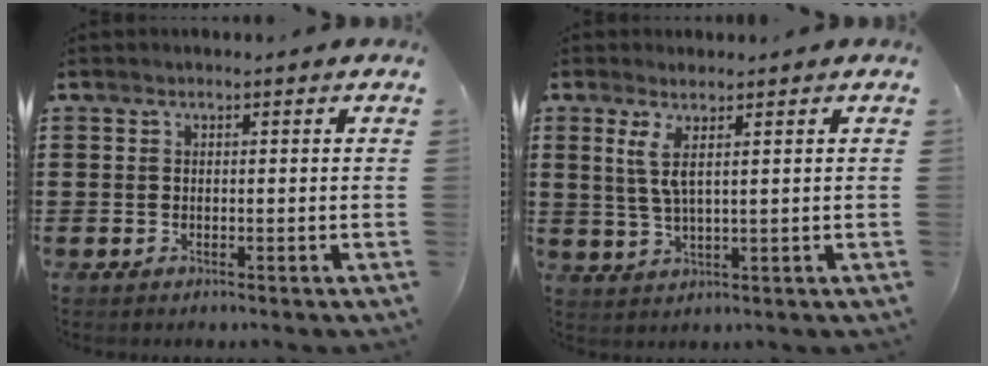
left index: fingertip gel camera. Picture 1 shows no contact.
{"total": 4.1, "force": [1.7, 0.5, 3.7], "torque": [-0.093, -0.009, 0.025]}